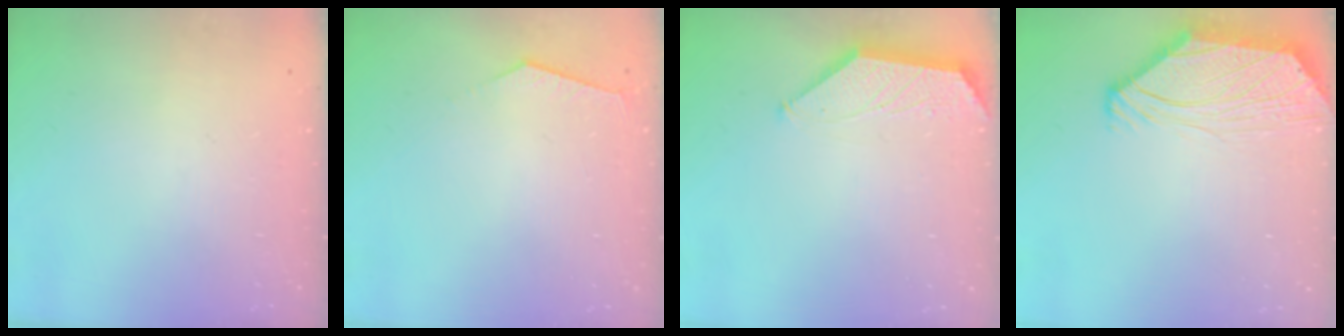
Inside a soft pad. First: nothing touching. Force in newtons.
{"total": 2.9, "press": 2.9, "slide": 0.5}
{"total": 1.0, "press": 0.9, "slide": 0.2}
{"total": 5.6, "press": 5.5, "slide": 1.1}